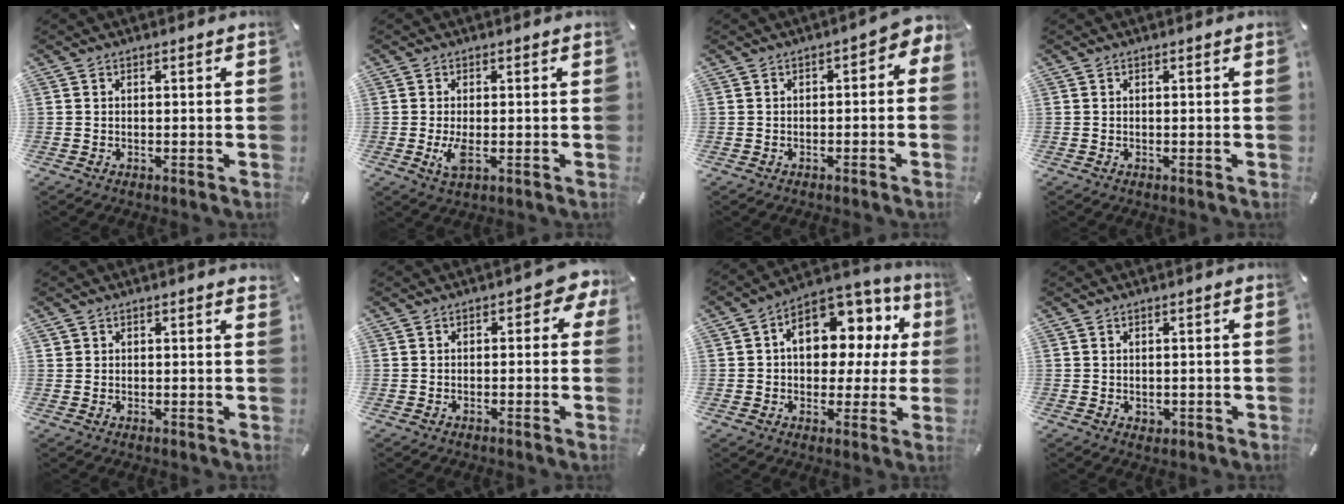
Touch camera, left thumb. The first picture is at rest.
{"total": 4.1, "force": [-0.5, 1.5, 3.7], "torque": [-0.084, -0.007, -0.012]}
{"total": 3.2, "force": [-1.2, 1.8, 2.4], "torque": [-0.036, 0.011, -0.025]}
{"total": 0.0}
{"total": 0.9, "force": [0.8, 0.4, 0.1], "torque": [-0.003, 0.000, 0.016]}
{"total": 3.4, "force": [0.3, 2.0, 2.8], "torque": [-0.038, 0.004, 0.002]}
{"total": 13.7, "force": [3.4, 9.4, 9.4], "torque": [-0.135, -0.017, 0.062]}
{"total": 1.0, "force": [0.2, 1.0, 0.3], "torque": [-0.005, 0.004, 0.003]}